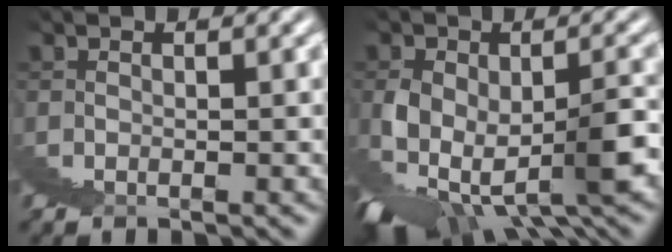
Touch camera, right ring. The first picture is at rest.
{"total": 5.5, "force": [-2.0, 2.1, 4.6], "torque": [-0.056, -0.010, -0.021]}